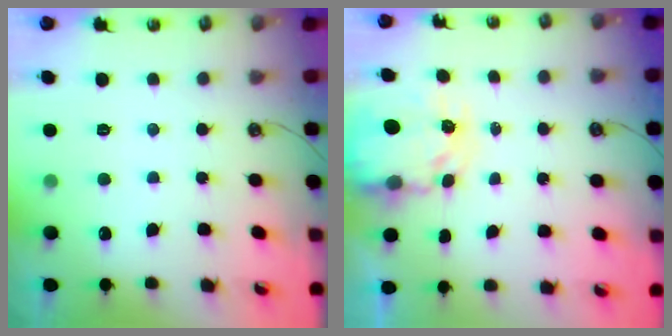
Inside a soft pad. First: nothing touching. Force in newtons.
{"total": 4.2, "press": 4.2, "slide": 0.3}